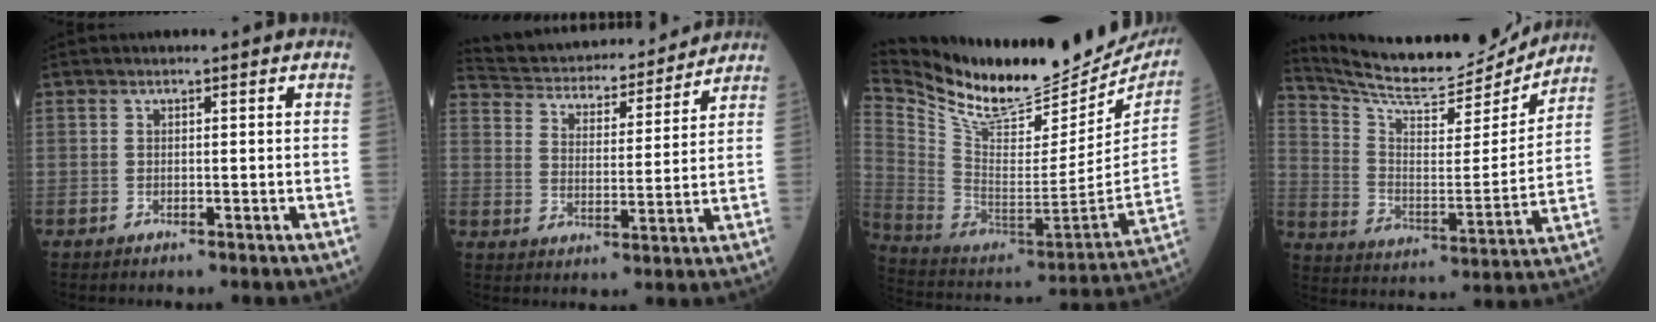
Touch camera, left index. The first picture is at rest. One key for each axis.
{"total": 16.6, "fx": 15.6, "fy": 3.6, "fz": 4.5, "tx": -0.076, "ty": 0.014, "tz": 0.230}
{"total": 27.9, "fx": 24.8, "fy": 5.7, "fz": 11.3, "tx": -0.212, "ty": -0.077, "tz": 0.378}
{"total": 17.2, "fx": 16.7, "fy": 1.6, "fz": 3.8, "tx": -0.084, "ty": -0.042, "tz": 0.261}